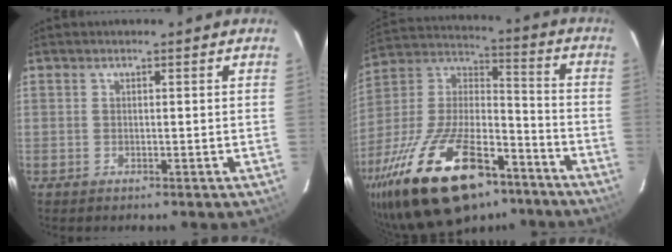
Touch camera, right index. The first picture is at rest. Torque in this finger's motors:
{"motor_torque": [1.48, -0.66, 0.95, 0.21]}